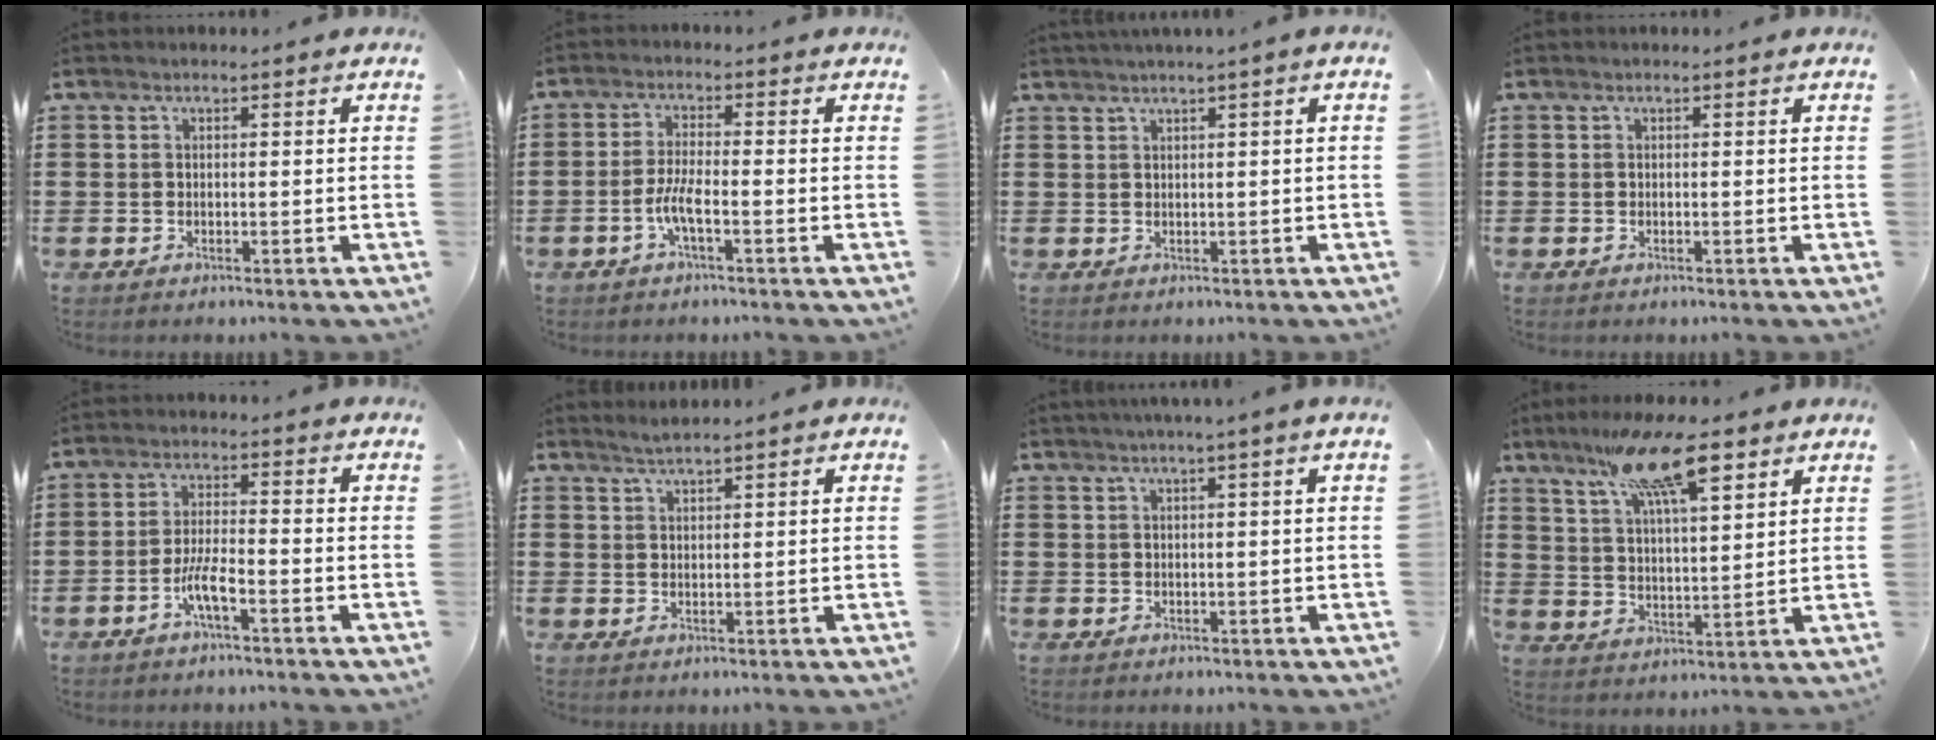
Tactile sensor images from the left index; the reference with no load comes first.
{"total": 4.4, "force": [-1.9, 0.7, 3.9], "torque": [-0.086, -0.005, -0.041]}
{"total": 1.1, "force": [0.6, -0.5, 0.7], "torque": [-0.011, -0.004, 0.012]}
{"total": 0.0}
{"total": 4.8, "force": [-2.3, 0.8, 4.2], "torque": [-0.089, -0.003, -0.047]}
{"total": 1.5, "force": [1.4, -0.3, 0.3], "torque": [-0.008, 0.002, 0.027]}
{"total": 1.6, "force": [0.9, -0.6, 1.2], "torque": [-0.022, -0.005, 0.016]}
{"total": 14.7, "force": [9.5, 3.9, 10.5], "torque": [-0.199, -0.018, 0.160]}